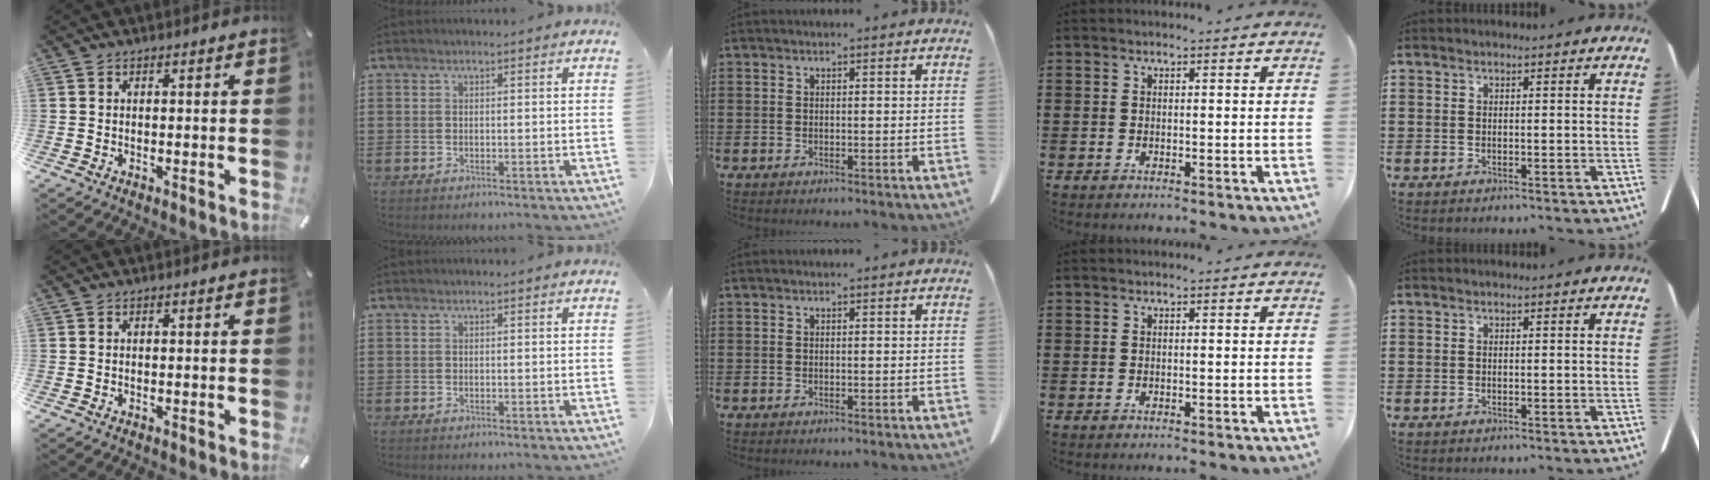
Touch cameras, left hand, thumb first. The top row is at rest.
{}